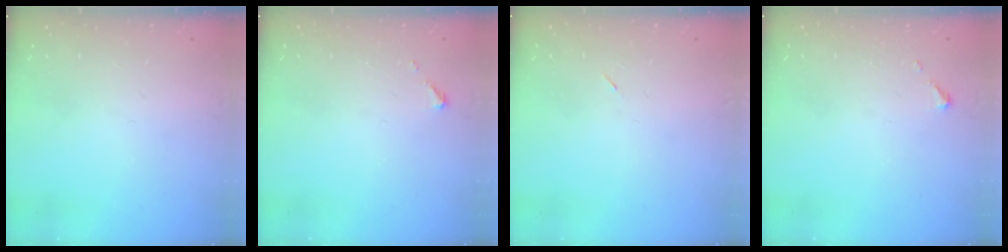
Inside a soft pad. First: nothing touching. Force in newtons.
{"total": 2.6, "press": 2.6, "slide": 0.3}
{"total": 2.2, "press": 1.9, "slide": 1.2}
{"total": 2.6, "press": 2.6, "slide": 0.3}